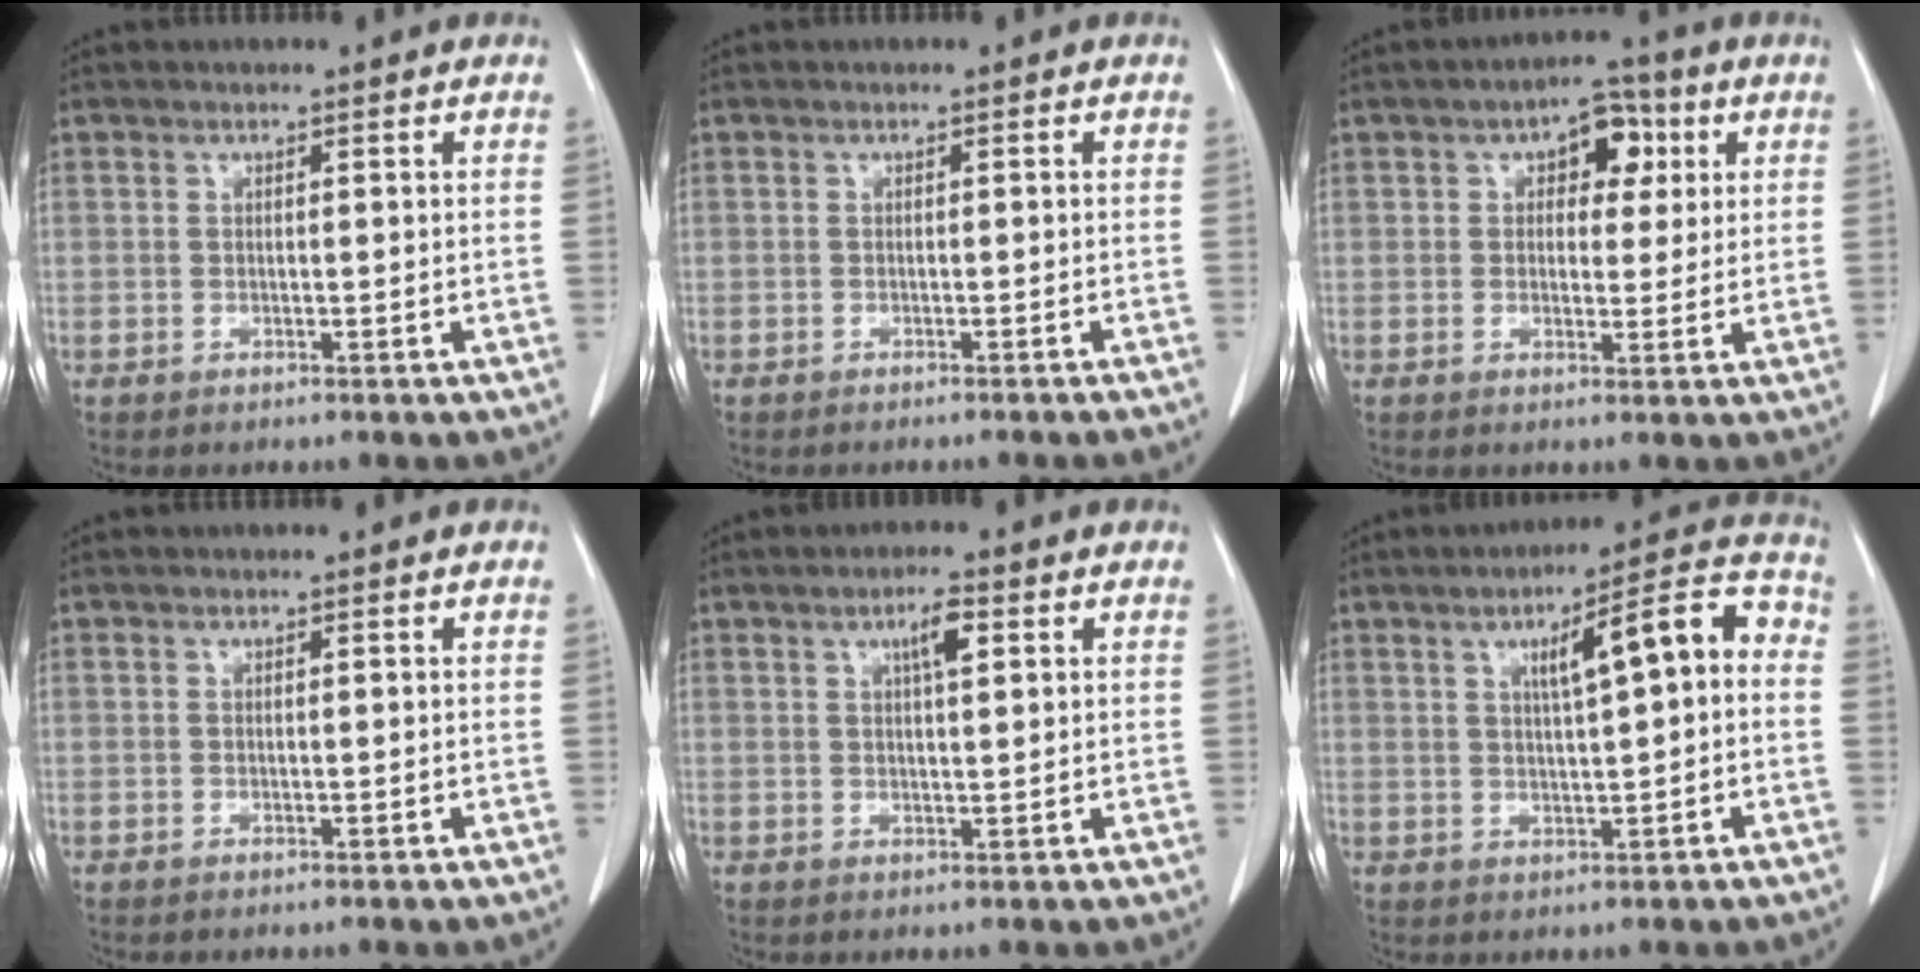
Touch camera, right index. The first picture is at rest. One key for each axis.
{"total": 3.4, "fx": -3.1, "fy": -0.8, "fz": 1.1, "tx": -0.006, "ty": 0.001, "tz": -0.036}
{"total": 6.2, "fx": 2.2, "fy": 3.6, "fz": 4.6, "tx": -0.057, "ty": 0.022, "tz": 0.028}
{"total": 0.0}
{"total": 3.6, "fx": 1.5, "fy": 0.7, "fz": 3.2, "tx": -0.055, "ty": 0.002, "tz": 0.025}
{"total": 10.0, "fx": 1.6, "fy": 2.0, "fz": 9.7, "tx": -0.133, "ty": 0.035, "tz": 0.019}